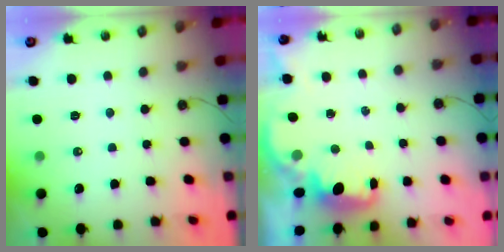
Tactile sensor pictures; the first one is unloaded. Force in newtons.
{"total": 1.6, "press": 1.4, "slide": 0.7}